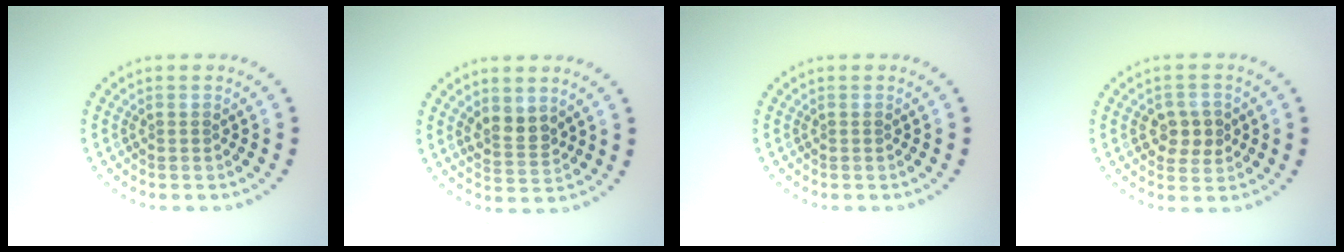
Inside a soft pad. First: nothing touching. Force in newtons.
{"total": 2.4, "press": 2.2, "slide": 1.0}
{"total": 0.0}
{"total": 2.8, "press": 2.8, "slide": 0.3}